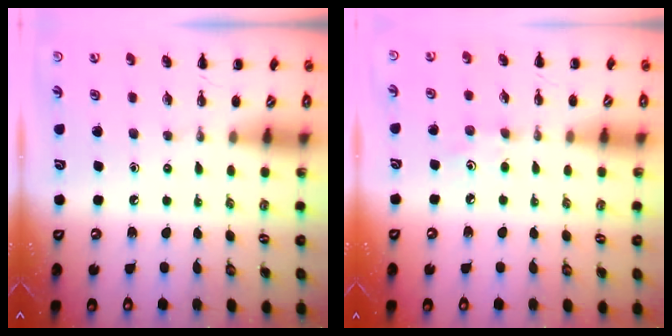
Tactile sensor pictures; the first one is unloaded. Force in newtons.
{"total": 2.6, "press": 2.4, "slide": 0.9}